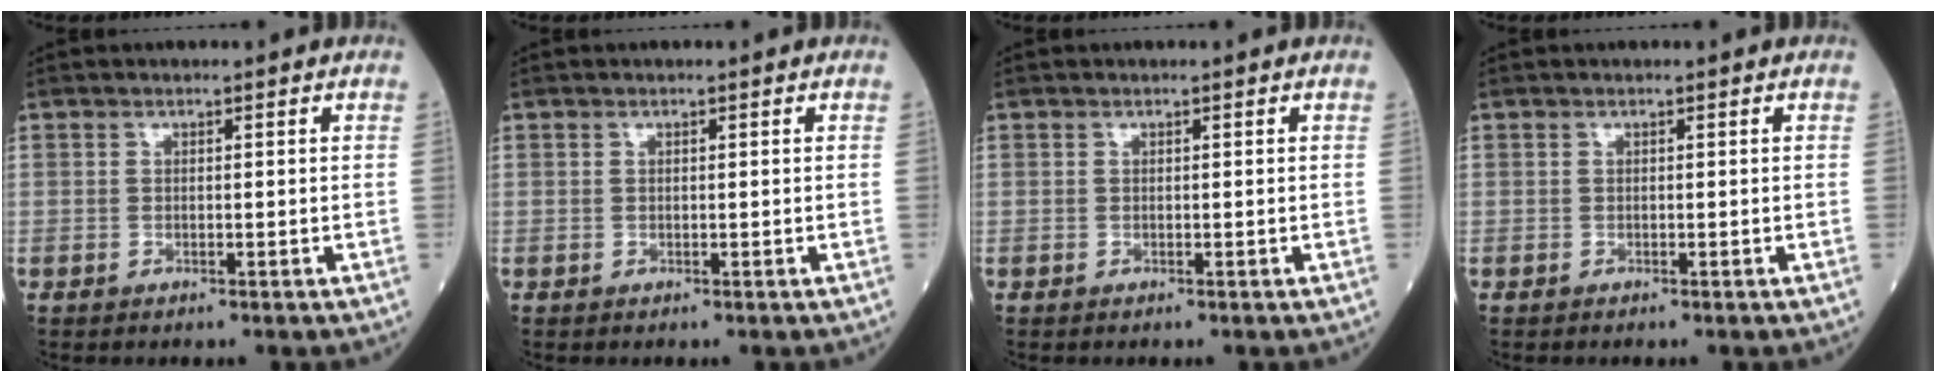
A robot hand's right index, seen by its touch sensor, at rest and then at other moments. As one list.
[{"total": 0.0}, {"total": 0.0}, {"total": 0.0}]